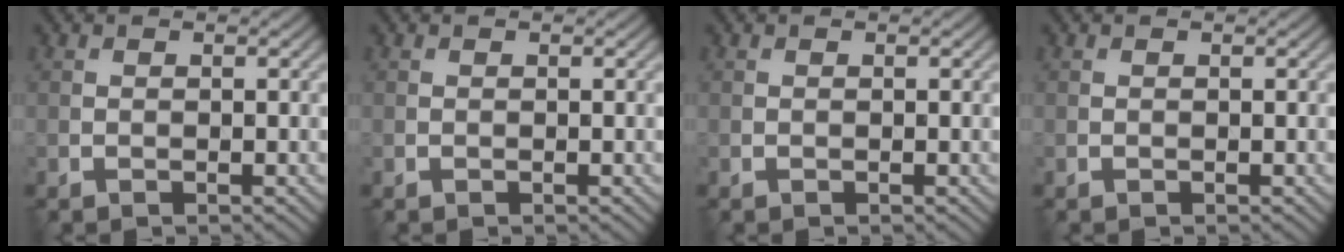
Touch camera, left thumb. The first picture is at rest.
{"total": 0.0}
{"total": 0.0}
{"total": 0.0}